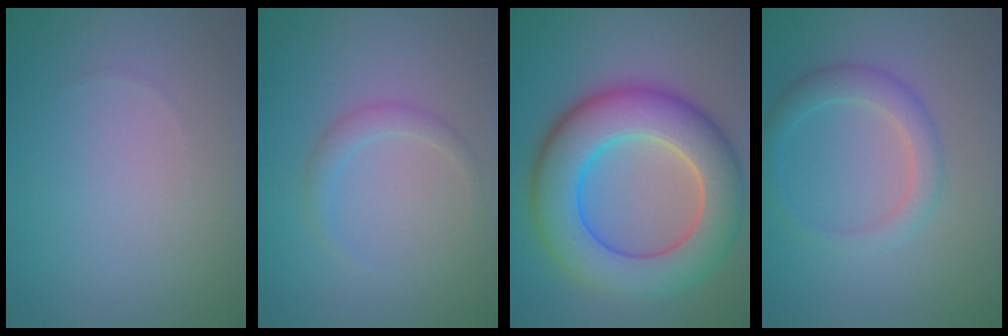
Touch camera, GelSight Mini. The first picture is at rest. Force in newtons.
{"total": 1.5, "press": 1.5, "slide": 0.1}
{"total": 10.6, "press": 10.6, "slide": 0.5}
{"total": 2.7, "press": 2.7, "slide": 0.1}